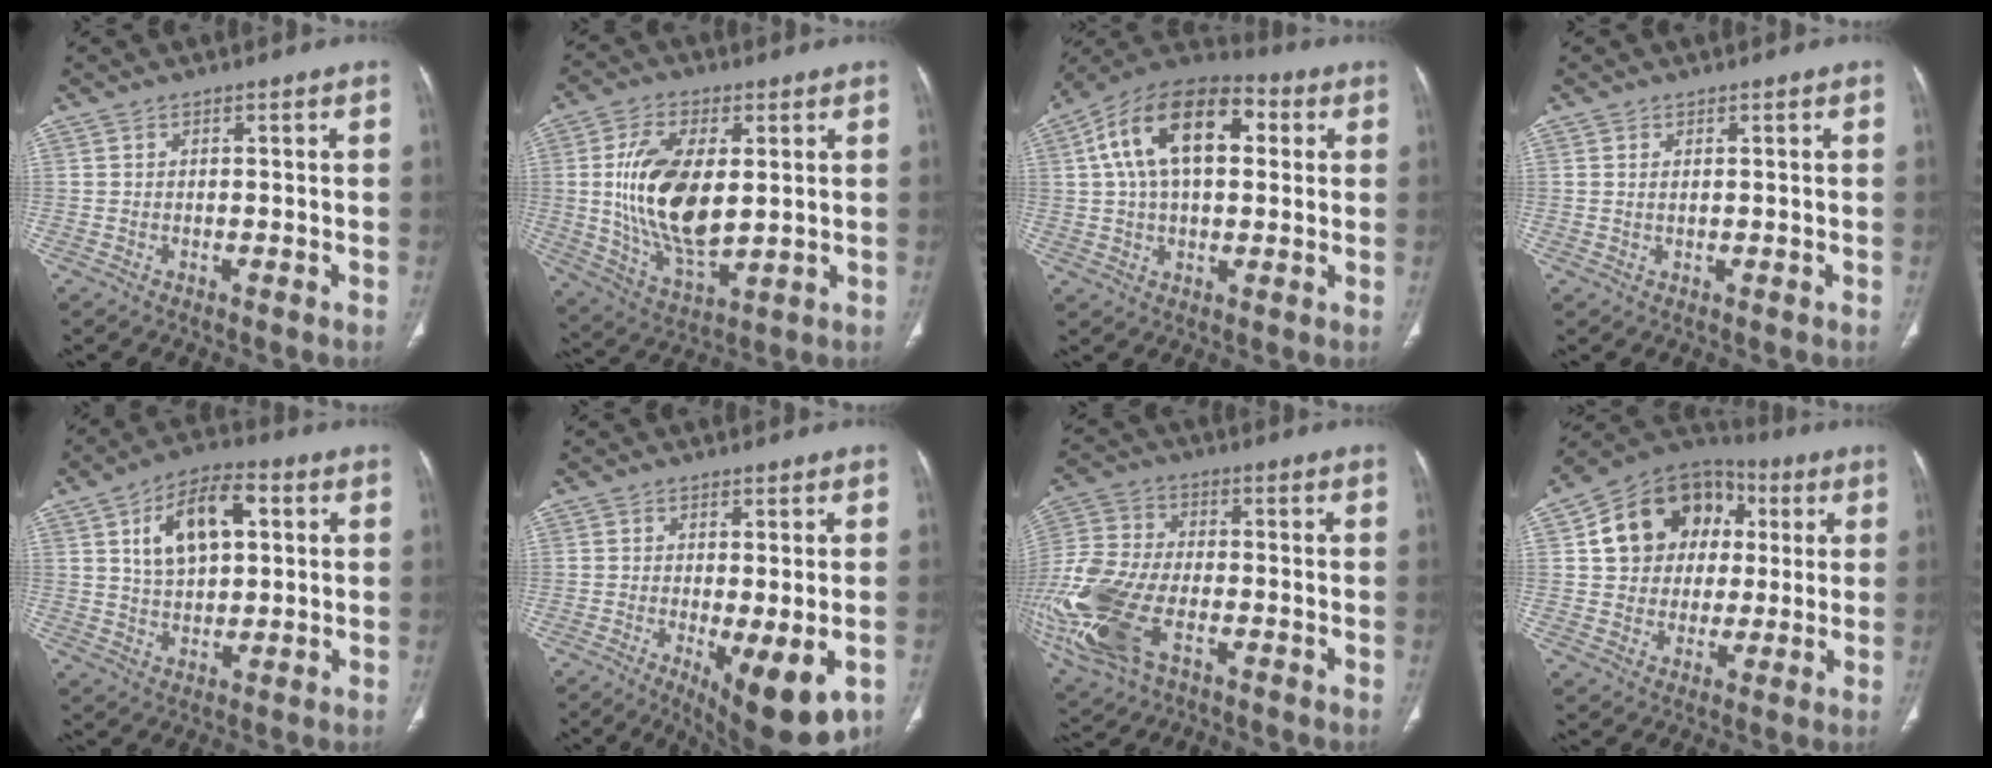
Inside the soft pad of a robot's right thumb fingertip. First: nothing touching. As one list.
[{"total": 17.1, "force": [2.0, 8.7, 14.6], "torque": [-0.269, -0.019, 0.046]}, {"total": 18.8, "force": [4.4, 10.8, 14.8], "torque": [-0.237, 0.025, 0.064]}, {"total": 0.8, "force": [0.3, 0.3, 0.7], "torque": [-0.017, -0.001, 0.009]}, {"total": 12.9, "force": [3.8, 7.2, 10.0], "torque": [-0.149, 0.006, 0.063]}, {"total": 11.0, "force": [-3.8, 3.3, 9.8], "torque": [-0.138, -0.021, -0.047]}, {"total": 20.9, "force": [-7.2, 11.4, 16.0], "torque": [-0.407, -0.010, -0.131]}, {"total": 17.2, "force": [3.7, 14.2, 9.1], "torque": [-0.113, 0.022, 0.058]}]